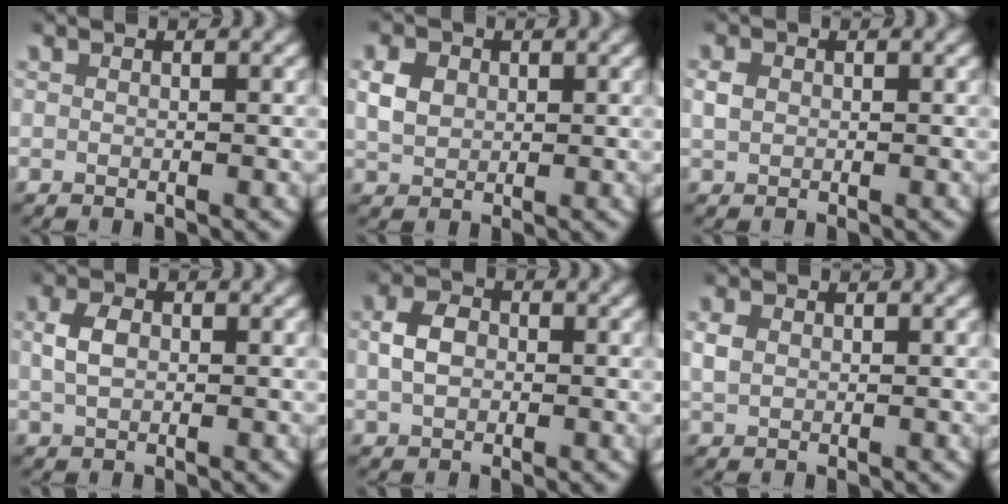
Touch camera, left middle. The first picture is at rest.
{"total": 3.4, "force": [0.6, 2.9, 1.7], "torque": [-0.035, -0.004, 0.020]}
{"total": 1.4, "force": [0.1, 1.2, 0.7], "torque": [-0.022, 0.001, 0.006]}
{"total": 2.3, "force": [0.2, 1.6, 1.6], "torque": [-0.037, 0.003, 0.006]}
{"total": 3.0, "force": [0.0, 2.3, 1.9], "torque": [-0.039, 0.001, 0.000]}
{"total": 1.8, "force": [0.3, 1.5, 0.9], "torque": [-0.027, 0.000, 0.011]}